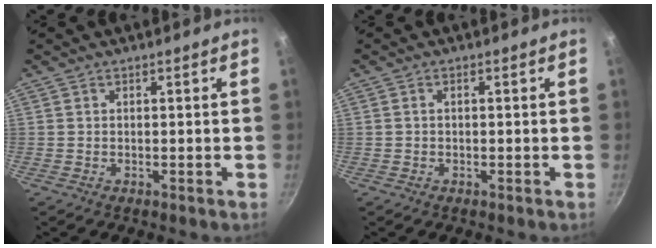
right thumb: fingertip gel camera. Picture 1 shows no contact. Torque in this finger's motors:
{"motor_torque": [-0.61, -0.01, -0.53, -0.30, 0.12]}